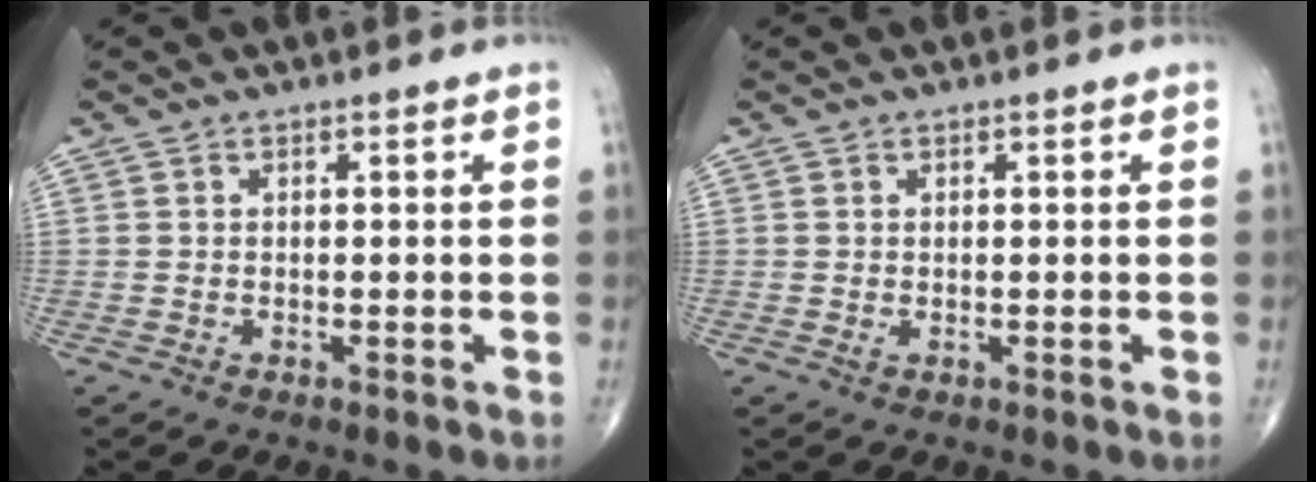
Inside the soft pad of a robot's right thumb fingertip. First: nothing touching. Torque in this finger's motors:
{"motor_torque": [-0.15, -0.01, 0.06, 0.12, 0.03]}